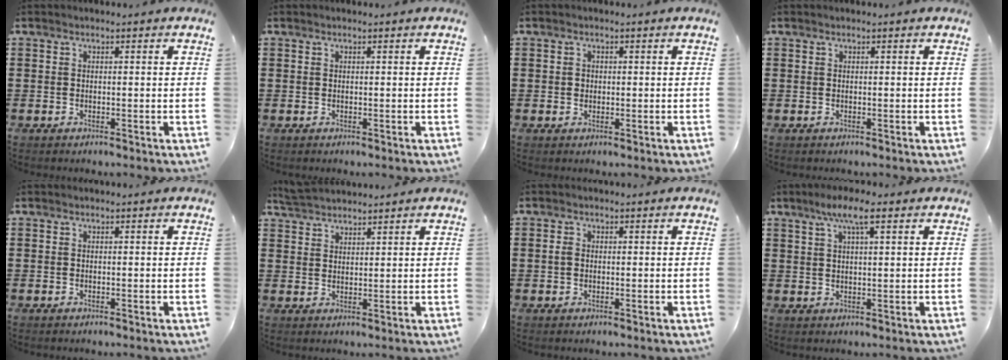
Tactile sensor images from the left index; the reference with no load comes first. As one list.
[{"total": 0.0}, {"total": 0.9, "force": [0.2, 0.9, 0.3], "torque": [-0.008, 0.006, 0.003]}, {"total": 0.0}, {"total": 0.0}, {"total": 3.5, "force": [3.5, 0.3, 0.5], "torque": [-0.021, -0.003, 0.067]}, {"total": 1.3, "force": [0.0, 1.0, 0.8], "torque": [-0.020, 0.006, -0.001]}, {"total": 5.7, "force": [3.1, 1.2, 4.5], "torque": [-0.088, 0.005, 0.051]}]